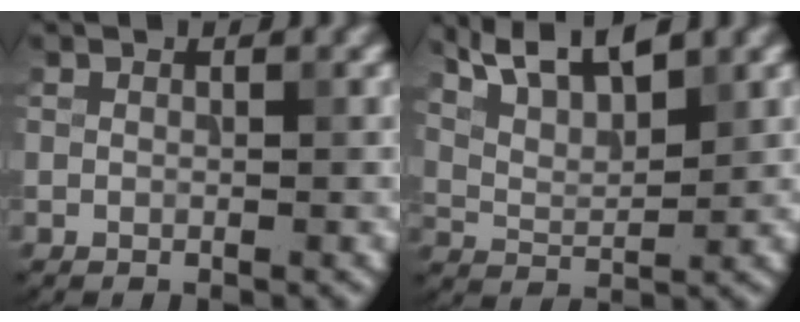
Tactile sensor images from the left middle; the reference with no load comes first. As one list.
[{"total": 6.6, "force": [5.2, 1.8, 3.8], "torque": [-0.065, 0.022, 0.074]}]